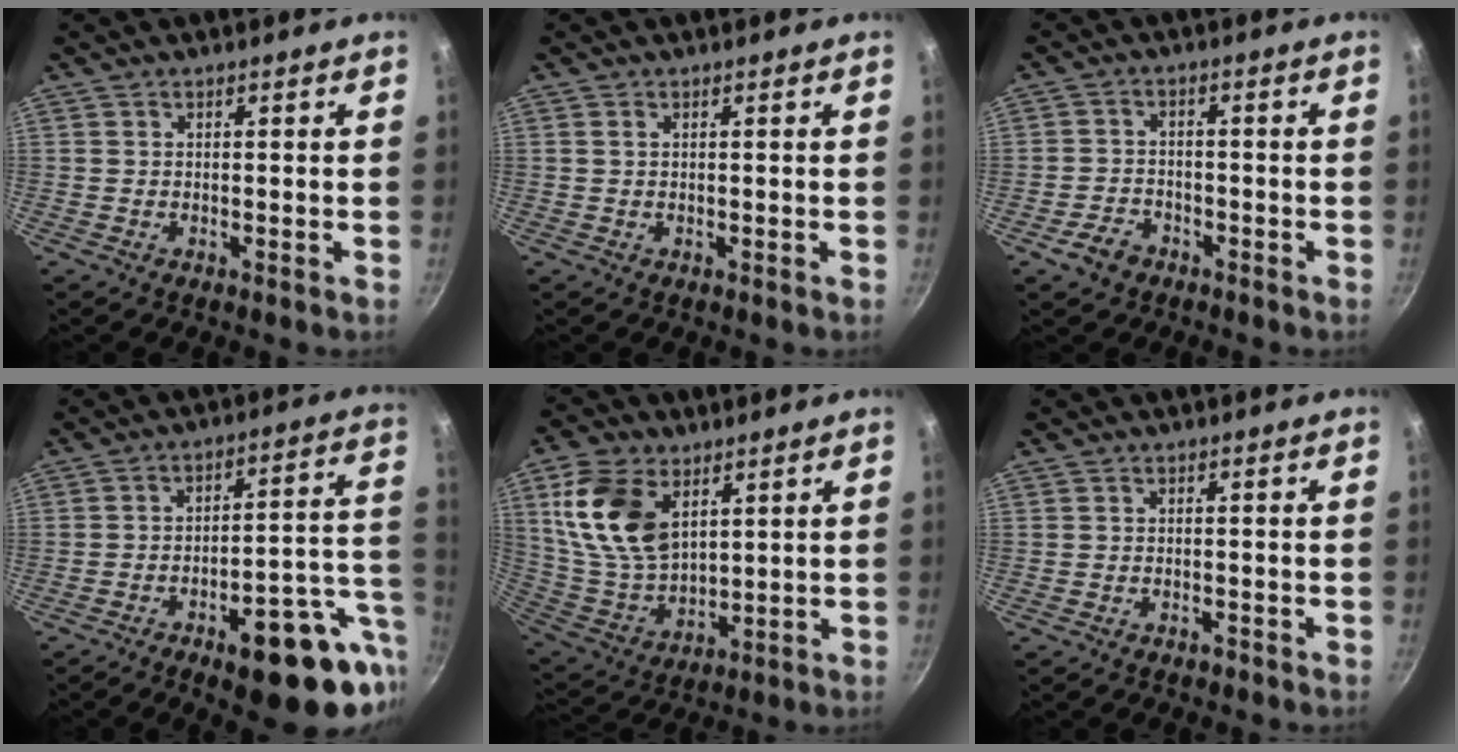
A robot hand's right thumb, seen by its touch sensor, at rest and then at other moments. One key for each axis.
{"total": 0.7, "fx": 0.2, "fy": 0.4, "fz": 0.5, "tx": -0.009, "ty": 0.001, "tz": 0.004}
{"total": 4.6, "fx": -2.9, "fy": 3.2, "fz": 1.9, "tx": -0.027, "ty": 0.030, "tz": -0.049}
{"total": 19.1, "fx": -7.1, "fy": 7.0, "fz": 16.3, "tx": -0.177, "ty": 0.037, "tz": -0.095}
{"total": 16.7, "fx": 6.1, "fy": 10.3, "fz": 11.5, "tx": -0.203, "ty": -0.023, "tz": 0.132}
{"total": 1.2, "fx": -0.9, "fy": 0.6, "fz": 0.5, "tx": -0.013, "ty": 0.008, "tz": -0.013}